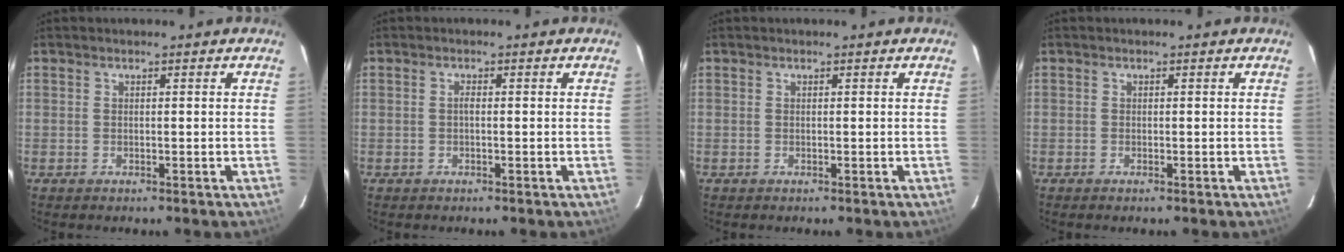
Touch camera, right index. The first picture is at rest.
{"total": 0.7, "force": [-0.2, 0.3, 0.6], "torque": [-0.012, 0.005, -0.004]}
{"total": 0.0}
{"total": 0.0}